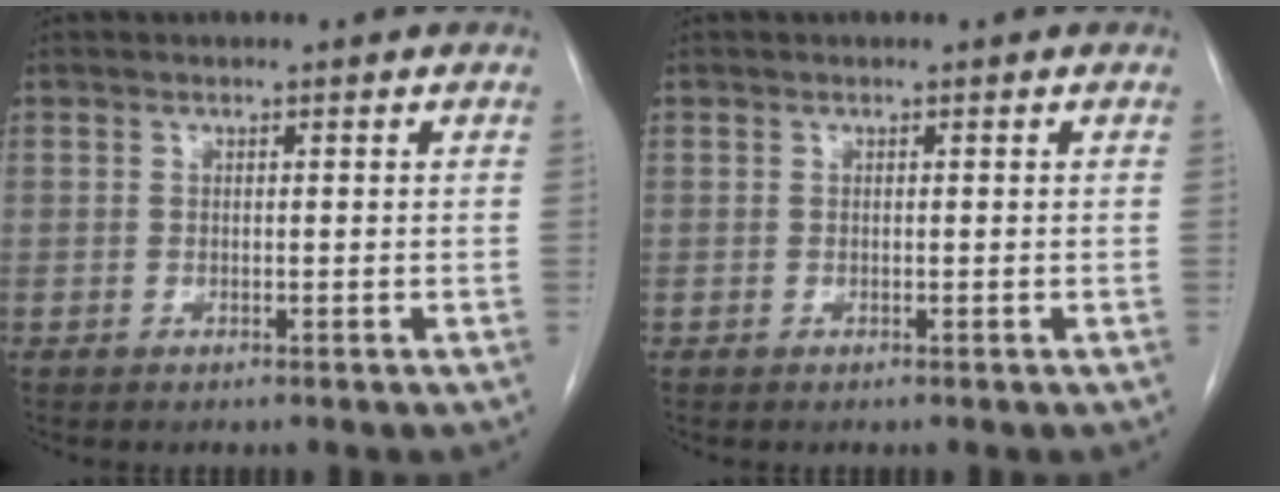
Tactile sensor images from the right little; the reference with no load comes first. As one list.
[{"total": 0.0}]